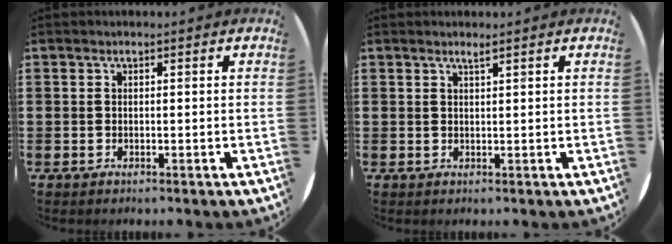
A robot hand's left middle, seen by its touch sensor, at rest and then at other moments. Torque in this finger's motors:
{"motor_torque": [0.02, -0.25, -0.02, 0.00]}